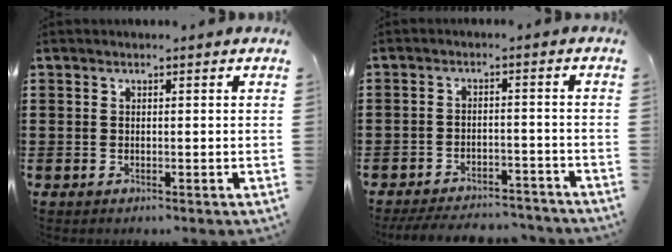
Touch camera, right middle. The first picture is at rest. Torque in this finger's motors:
{"motor_torque": [0.62, -0.50, 0.05, 0.06]}